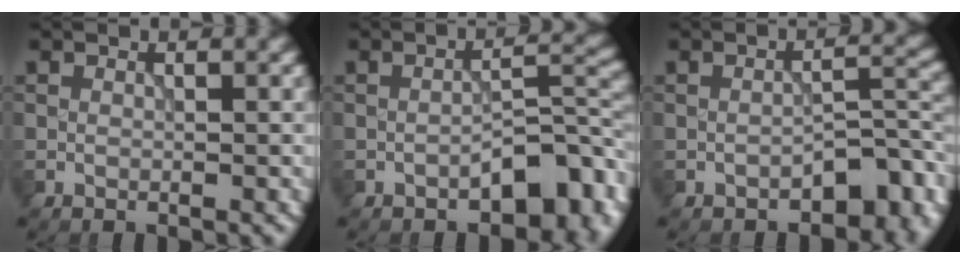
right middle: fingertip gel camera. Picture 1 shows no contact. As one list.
[{"total": 5.5, "force": [-2.8, 2.3, 4.2], "torque": [-0.050, 0.016, -0.045]}, {"total": 4.6, "force": [-2.7, 2.1, 3.1], "torque": [-0.033, 0.010, -0.041]}]